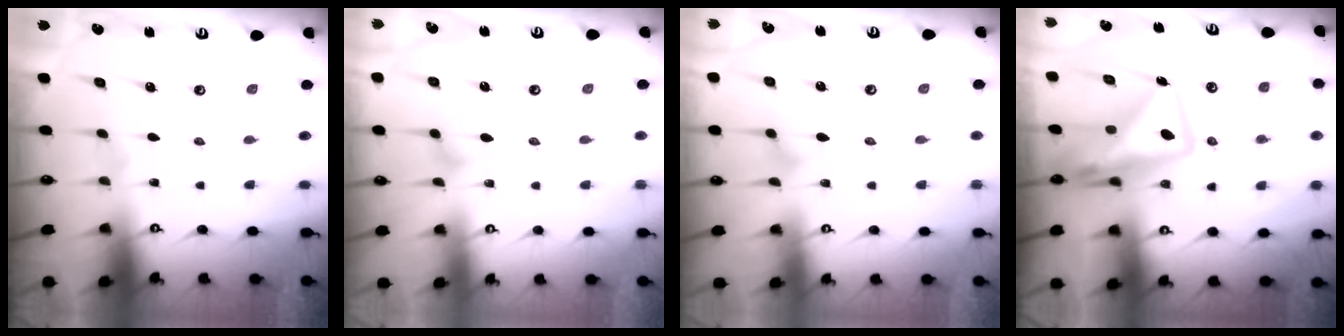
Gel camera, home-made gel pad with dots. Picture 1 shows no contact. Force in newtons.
{"total": 7.4, "press": 7.4, "slide": 0.5}
{"total": 5.8, "press": 5.8, "slide": 0.3}
{"total": 13.0, "press": 12.9, "slide": 1.1}